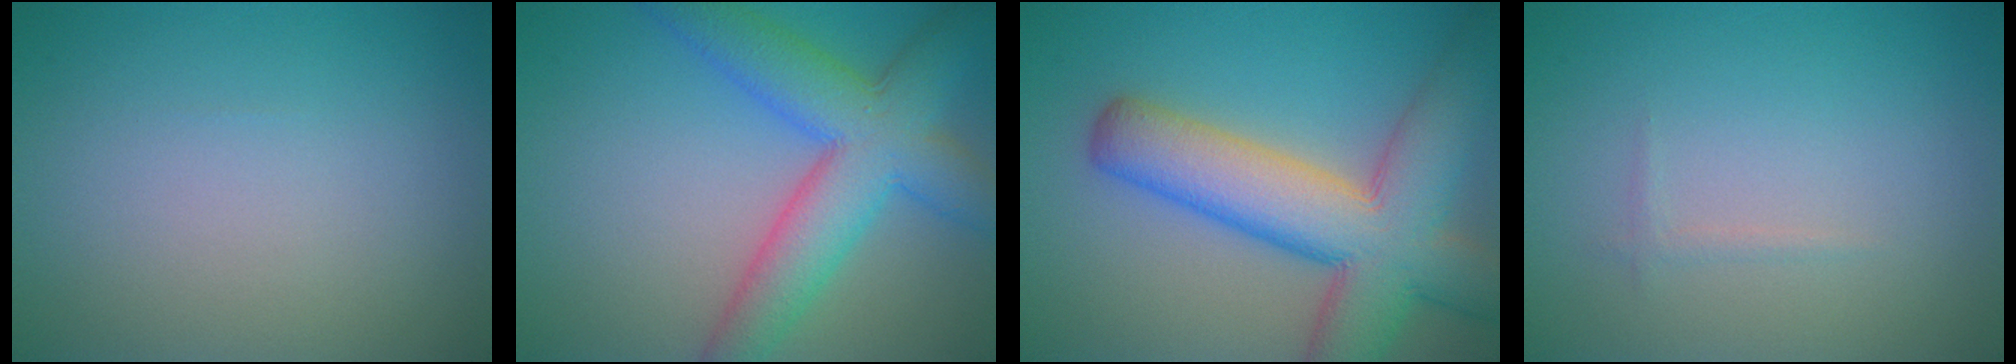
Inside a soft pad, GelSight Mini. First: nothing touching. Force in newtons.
{"total": 8.0, "press": 8.0, "slide": 0.4}
{"total": 10.8, "press": 10.8, "slide": 0.5}
{"total": 0.5, "press": 0.5, "slide": 0.1}